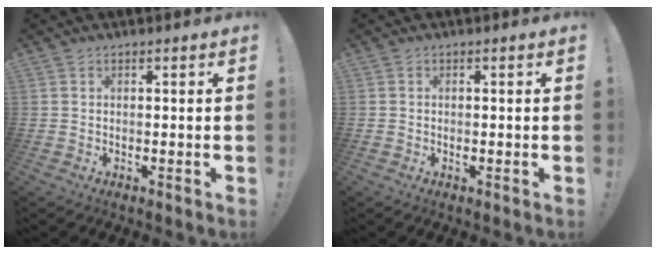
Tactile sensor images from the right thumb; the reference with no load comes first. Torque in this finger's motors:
{"motor_torque": [-0.07, 0.10, 0.01, 0.01, 0.00]}